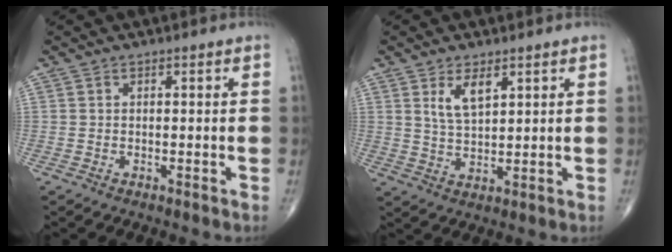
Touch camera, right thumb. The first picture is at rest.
{"total": 5.4, "force": [2.7, 2.3, 4.1], "torque": [-0.069, -0.017, 0.055]}